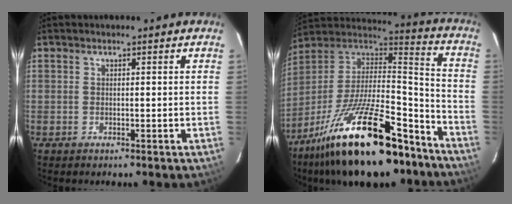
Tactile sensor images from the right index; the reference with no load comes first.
{"total": 28.3, "force": [-19.1, 7.2, 19.7], "torque": [-0.330, -0.008, -0.322]}